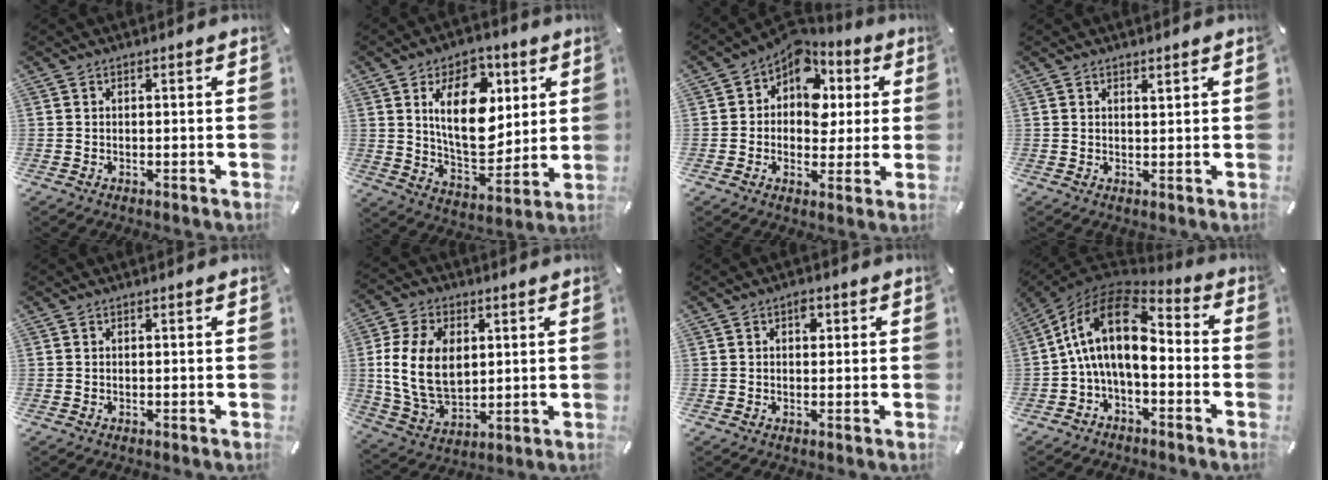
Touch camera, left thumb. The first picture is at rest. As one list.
[{"total": 17.9, "force": [5.9, 10.9, 12.9], "torque": [-0.217, -0.010, 0.099]}, {"total": 10.3, "force": [3.7, 8.2, 4.9], "torque": [-0.075, -0.033, 0.067]}, {"total": 1.2, "force": [1.0, 0.5, 0.4], "torque": [0.001, -0.004, 0.017]}, {"total": 0.0}, {"total": 14.9, "force": [2.2, 10.7, 10.1], "torque": [-0.225, 0.008, 0.038]}, {"total": 3.5, "force": [1.0, 2.3, 2.4], "torque": [-0.019, -0.004, 0.009]}, {"total": 16.4, "force": [1.0, 9.2, 13.5], "torque": [-0.275, 0.001, 0.010]}]